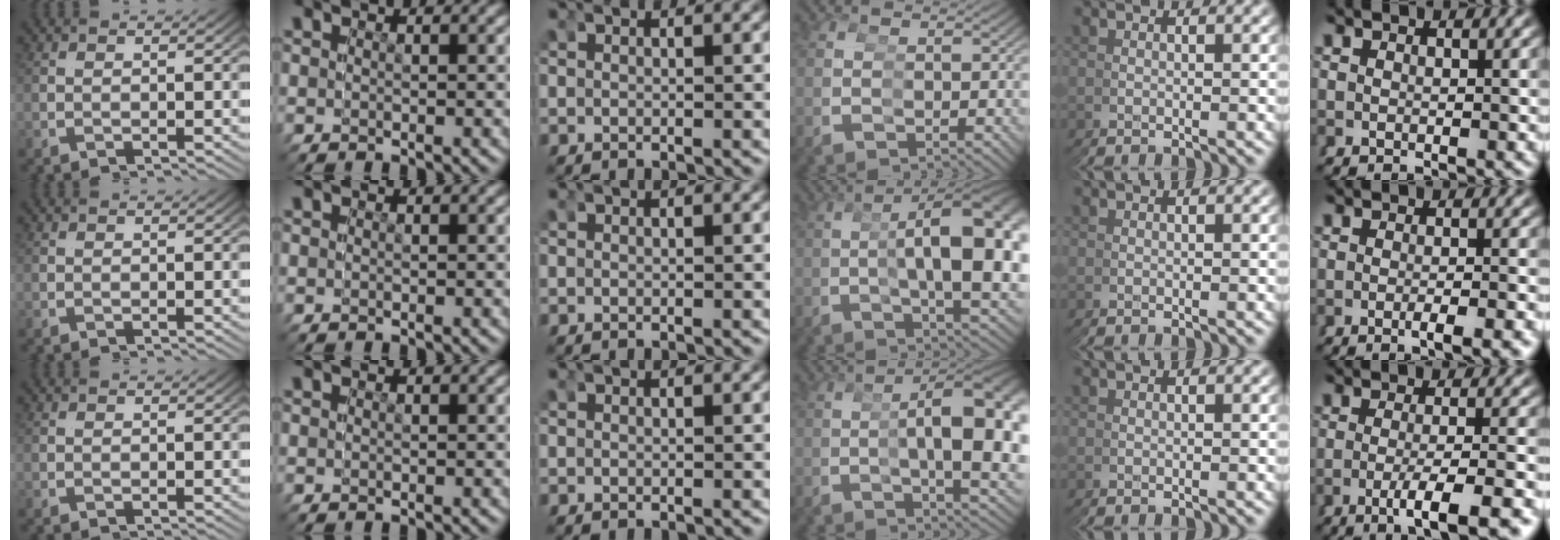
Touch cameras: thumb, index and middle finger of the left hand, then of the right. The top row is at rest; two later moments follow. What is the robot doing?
{"motion": "grasp_and_lifting", "object": "cubes"}